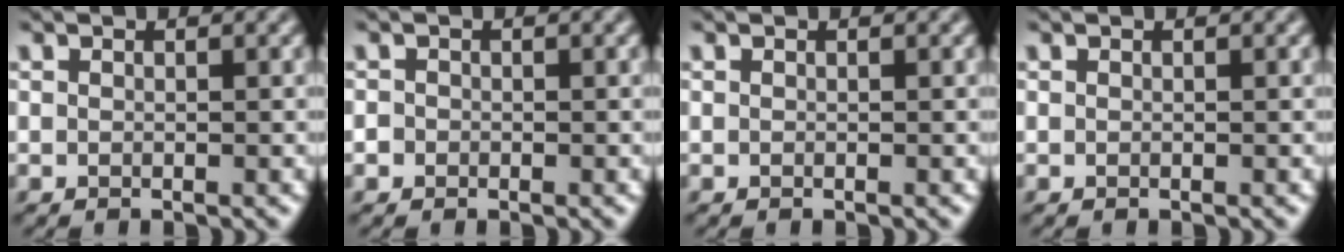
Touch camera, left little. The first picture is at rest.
{"total": 1.0, "force": [-0.4, 0.9, 0.2], "torque": [0.006, -0.002, -0.008]}
{"total": 0.0}
{"total": 0.0}